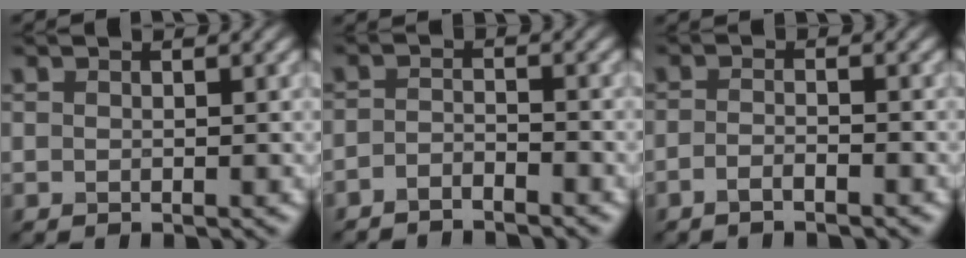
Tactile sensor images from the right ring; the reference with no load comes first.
{"total": 2.1, "force": [-1.9, 0.3, 0.7], "torque": [-0.013, -0.004, -0.040]}
{"total": 1.6, "force": [-1.2, 0.3, 1.1], "torque": [-0.019, -0.002, -0.027]}